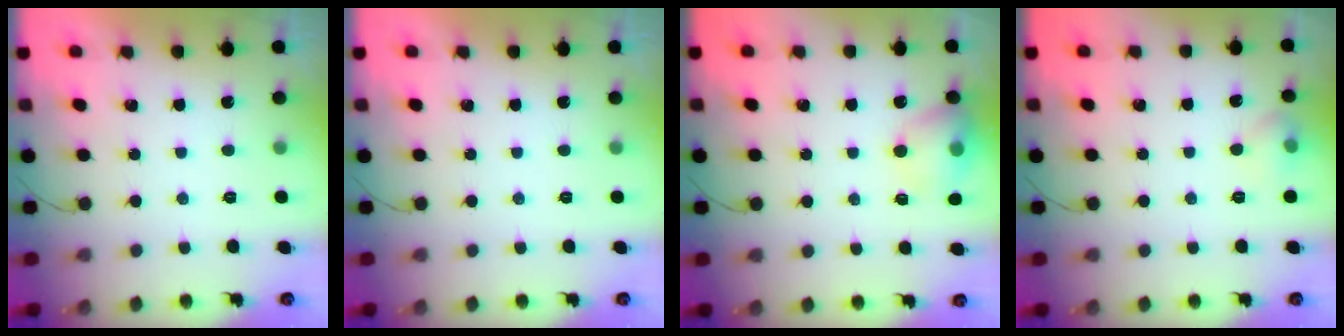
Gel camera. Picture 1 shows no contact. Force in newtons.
{"total": 0.0}
{"total": 11.3, "press": 11.2, "slide": 1.7}
{"total": 5.9, "press": 5.7, "slide": 1.5}